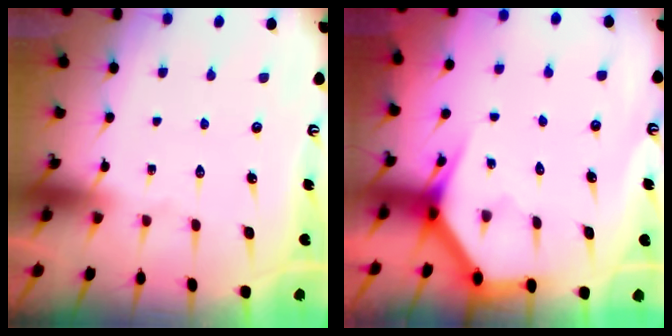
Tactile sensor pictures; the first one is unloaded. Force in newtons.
{"total": 3.6, "press": 3.6, "slide": 0.3}